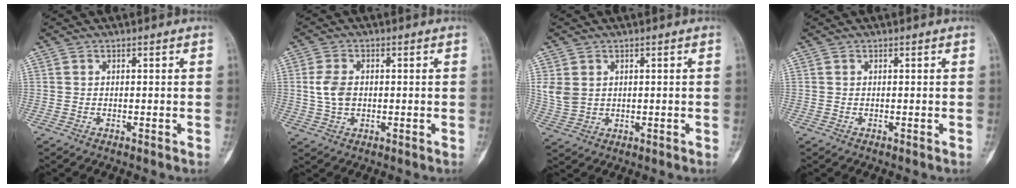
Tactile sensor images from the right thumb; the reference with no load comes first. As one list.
[{"total": 4.8, "force": [0.2, 3.2, 3.5], "torque": [-0.068, 0.005, 0.004]}, {"total": 4.6, "force": [1.2, 3.7, 2.5], "torque": [-0.045, -0.001, 0.036]}, {"total": 0.0}]